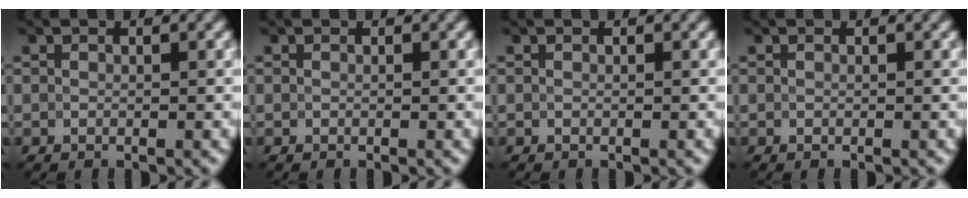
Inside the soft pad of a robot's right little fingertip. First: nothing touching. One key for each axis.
{"total": 0.0}
{"total": 0.0}
{"total": 0.0}